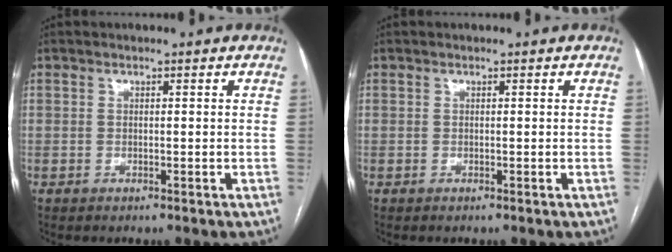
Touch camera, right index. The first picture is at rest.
{"total": 0.0}